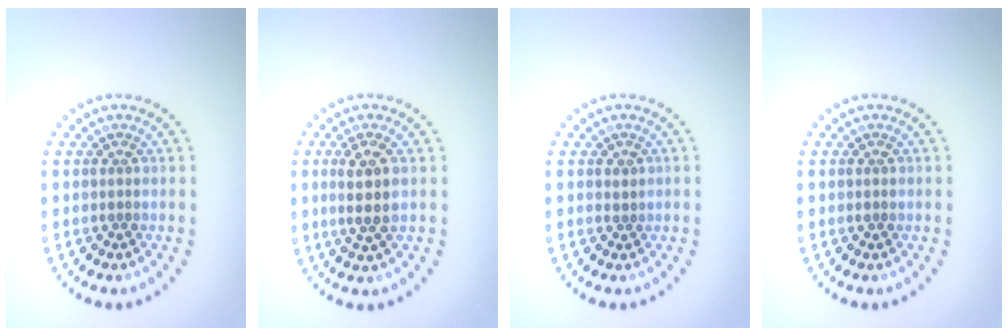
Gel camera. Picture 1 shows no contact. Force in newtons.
{"total": 2.9, "press": 2.5, "slide": 1.4}
{"total": 0.6, "press": 0.3, "slide": 0.4}
{"total": 0.6, "press": 0.6, "slide": 0.0}